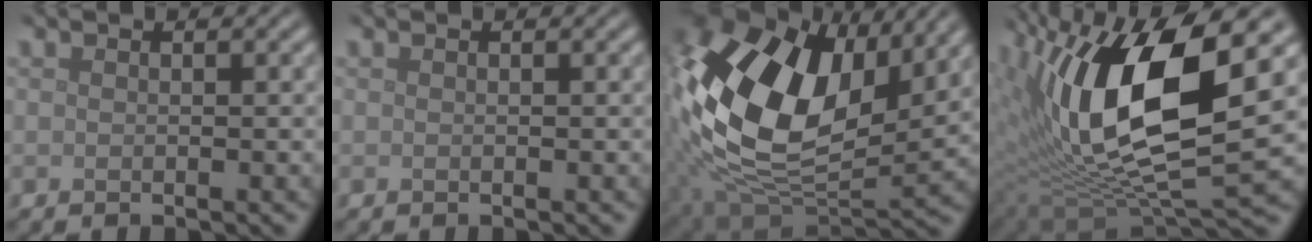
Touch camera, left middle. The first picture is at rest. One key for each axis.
{"total": 0.0}
{"total": 16.7, "fx": 4.4, "fy": 10.5, "fz": 12.3, "tx": -0.269, "ty": 0.013, "tz": 0.075}
{"total": 15.6, "fx": 3.8, "fy": 5.6, "fz": 14.1, "tx": -0.265, "ty": 0.003, "tz": 0.065}